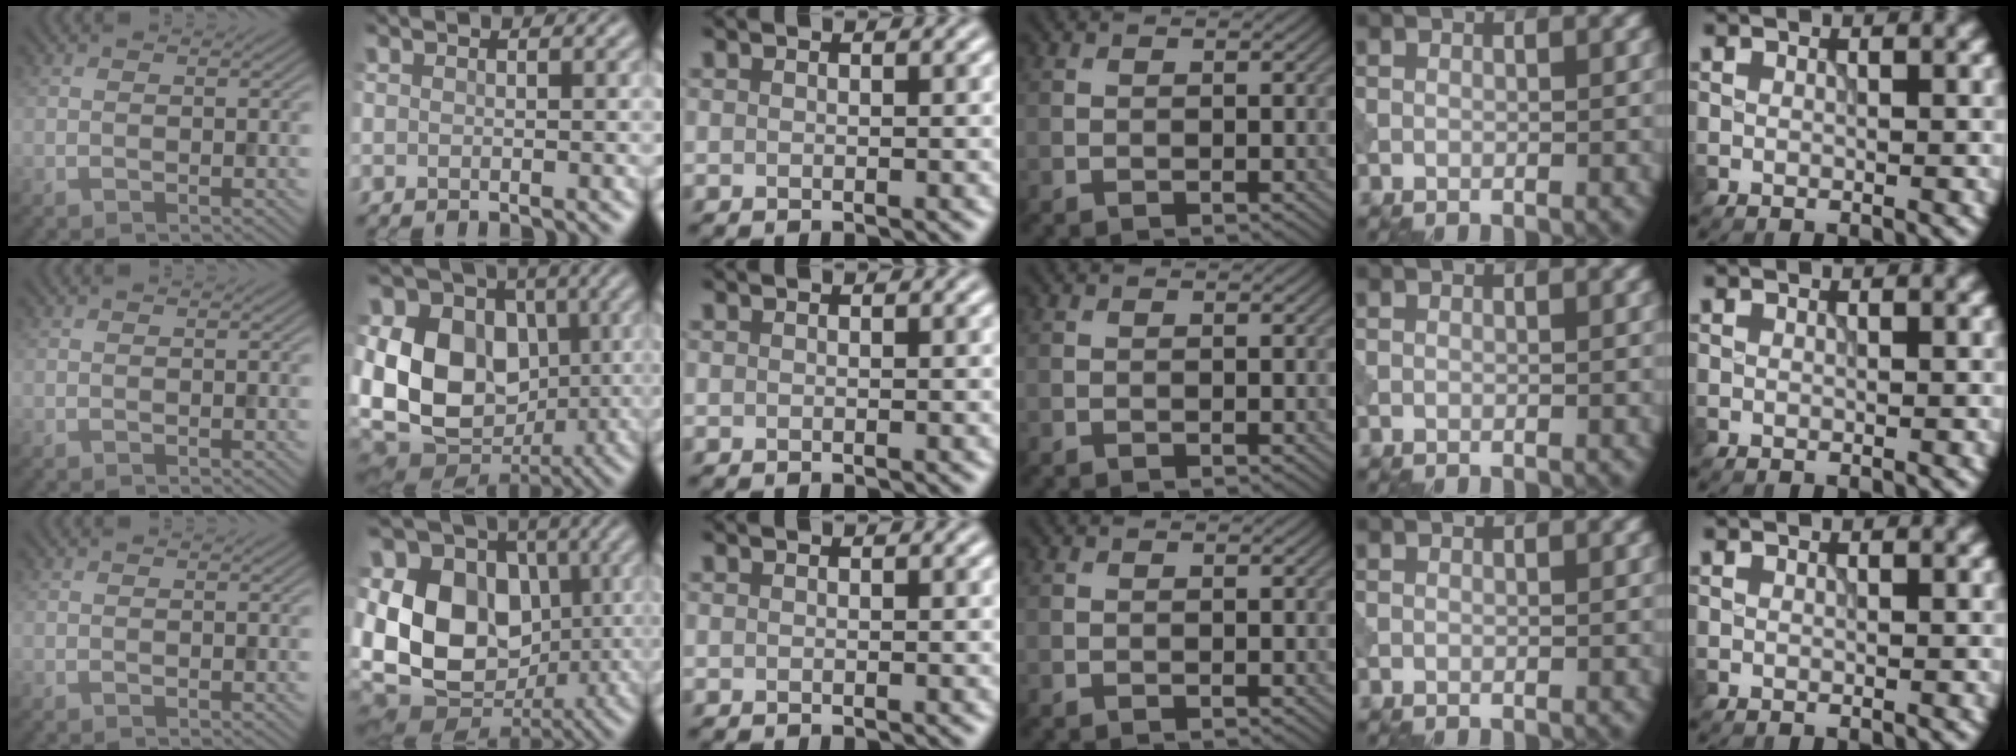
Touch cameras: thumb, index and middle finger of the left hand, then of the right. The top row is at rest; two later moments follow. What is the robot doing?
{"motion": "press", "object": "tv remote"}